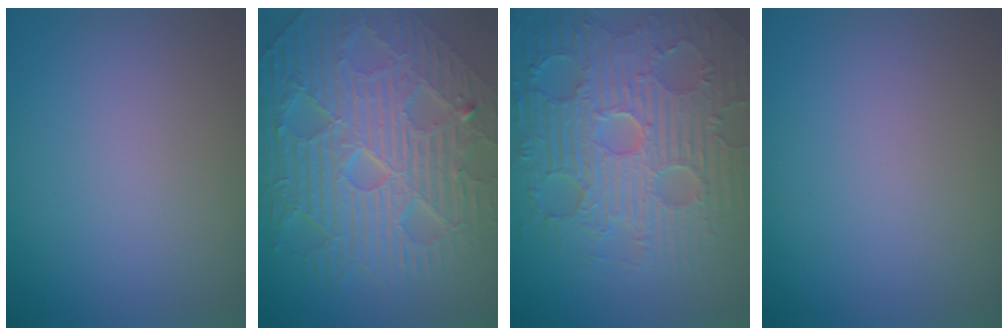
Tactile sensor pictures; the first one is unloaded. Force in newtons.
{"total": 11.7, "press": 7.6, "slide": 8.9}
{"total": 9.8, "press": 6.8, "slide": 7.1}
{"total": 0.0}